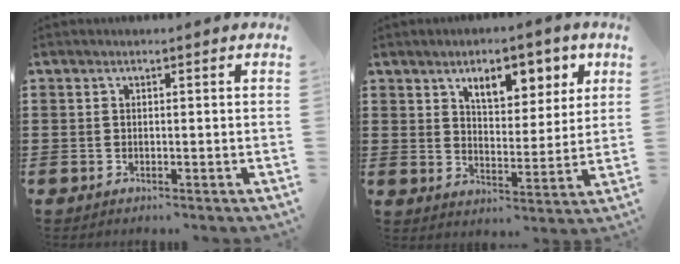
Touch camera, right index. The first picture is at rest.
{"total": 7.0, "force": [4.1, 3.5, 4.4], "torque": [-0.073, -0.002, 0.065]}